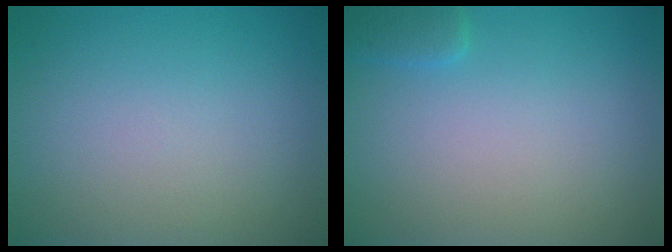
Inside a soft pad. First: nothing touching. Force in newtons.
{"total": 1.2, "press": 1.2, "slide": 0.1}